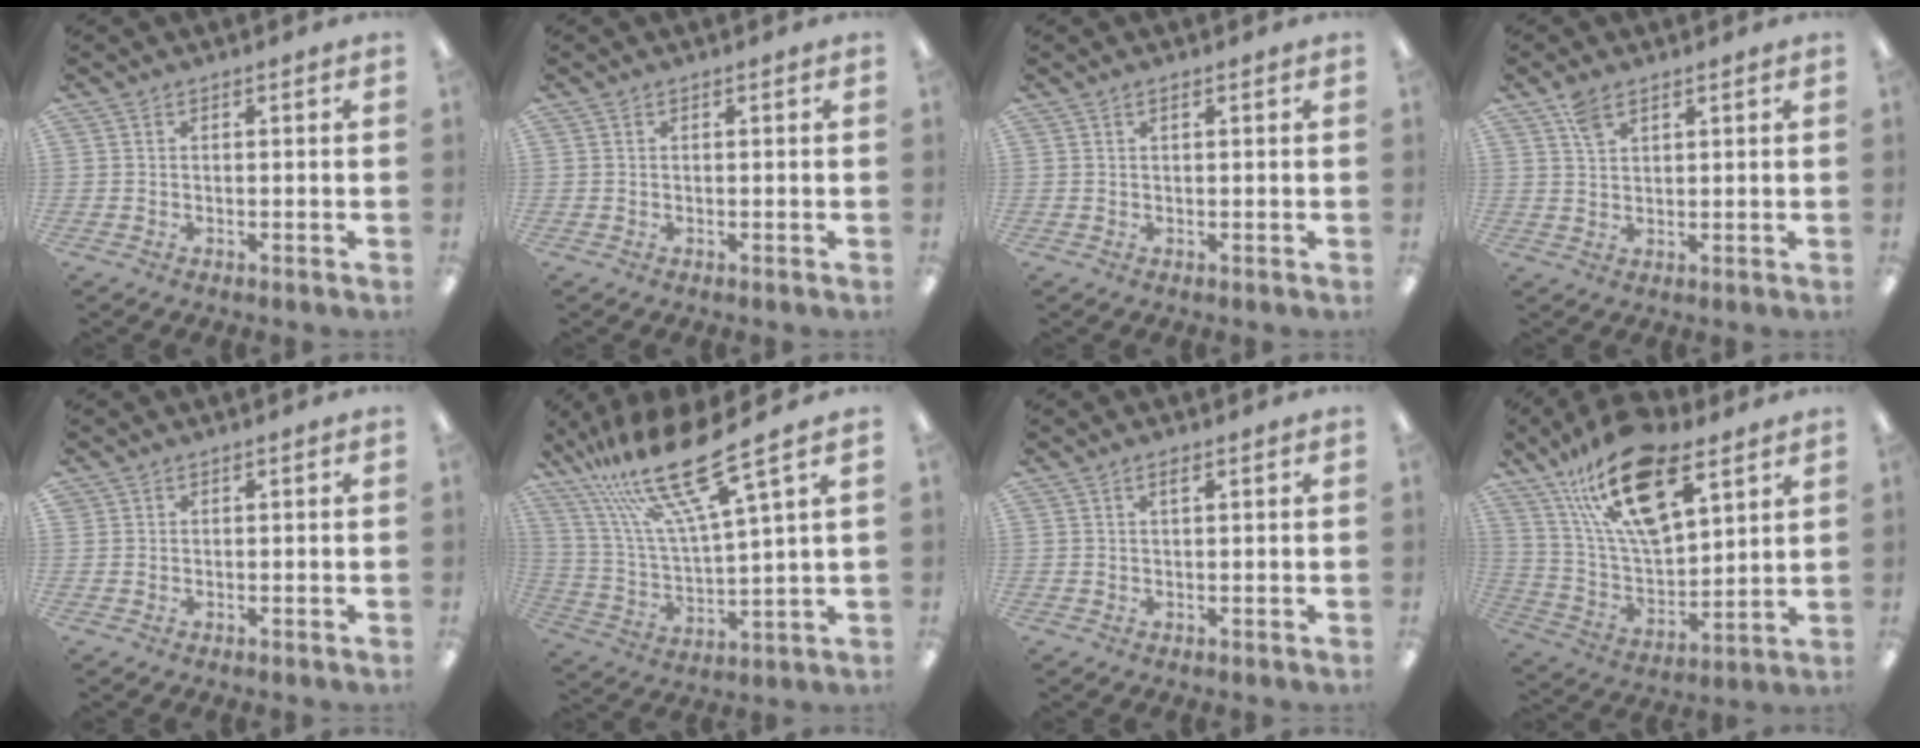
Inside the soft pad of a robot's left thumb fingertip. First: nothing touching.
{"total": 0.0}
{"total": 0.7, "force": [0.5, 0.2, 0.4], "torque": [-0.010, 0.002, 0.008]}
{"total": 3.9, "force": [2.7, 1.9, 2.1], "torque": [-0.041, -0.005, 0.049]}
{"total": 0.6, "force": [0.4, 0.4, -0.2], "torque": [0.003, 0.000, 0.008]}
{"total": 21.3, "force": [14.9, 3.8, 14.7], "torque": [-0.309, -0.086, 0.244]}
{"total": 1.3, "force": [0.8, 0.4, 0.9], "torque": [-0.013, -0.002, 0.011]}
{"total": 22.4, "force": [13.2, 10.0, 15.1], "torque": [-0.298, -0.061, 0.229]}